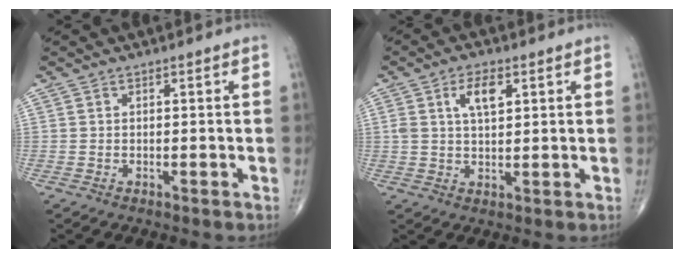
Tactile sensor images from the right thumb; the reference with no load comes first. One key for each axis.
{"total": 5.6, "fx": 2.1, "fy": 2.6, "fz": 4.5, "tx": -0.077, "ty": -0.003, "tz": 0.040}